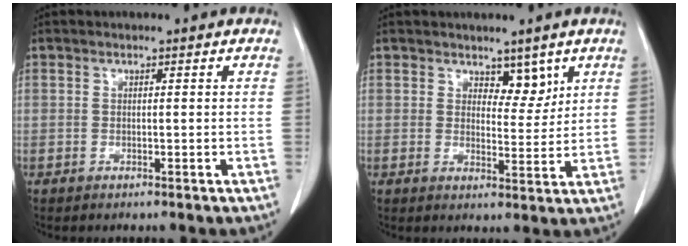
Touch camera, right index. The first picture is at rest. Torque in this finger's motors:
{"motor_torque": [-0.03, 0.17, 0.02, 0.00]}